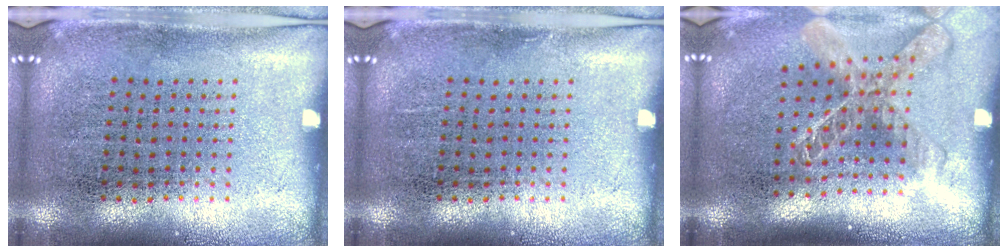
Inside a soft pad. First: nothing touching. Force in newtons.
{"total": 0.0}
{"total": 2.0, "press": 1.5, "slide": 1.3}